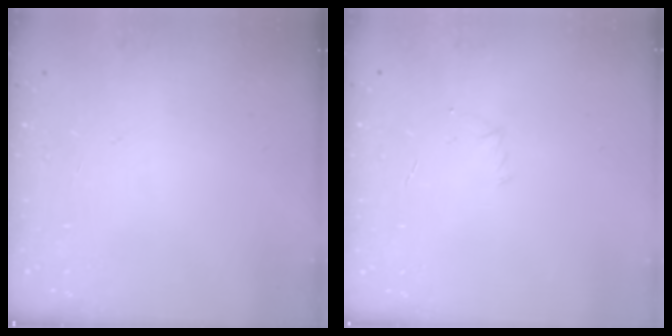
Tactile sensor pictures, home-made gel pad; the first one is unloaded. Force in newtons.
{"total": 2.9, "press": 2.8, "slide": 0.8}